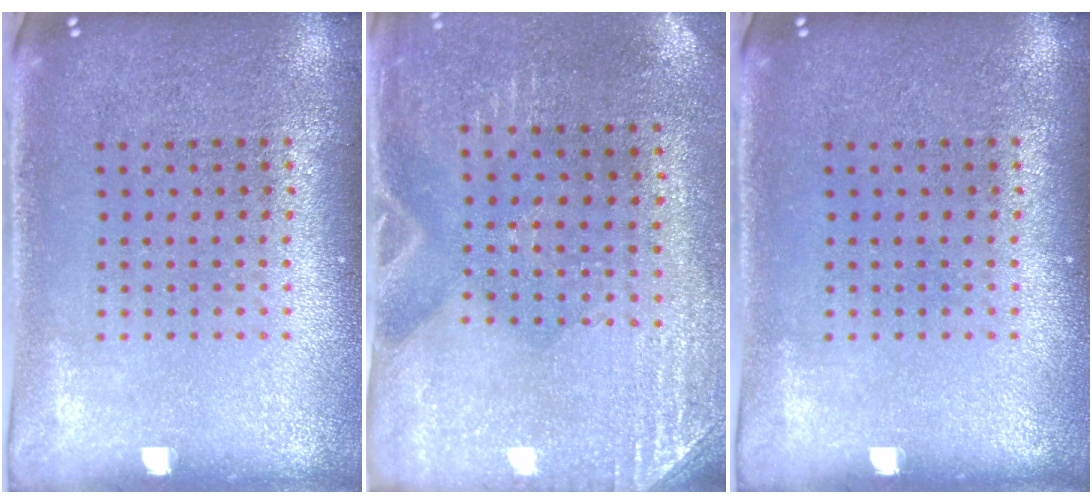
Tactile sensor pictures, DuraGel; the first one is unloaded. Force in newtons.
{"total": 2.8, "press": 2.6, "slide": 1.2}
{"total": 0.0}